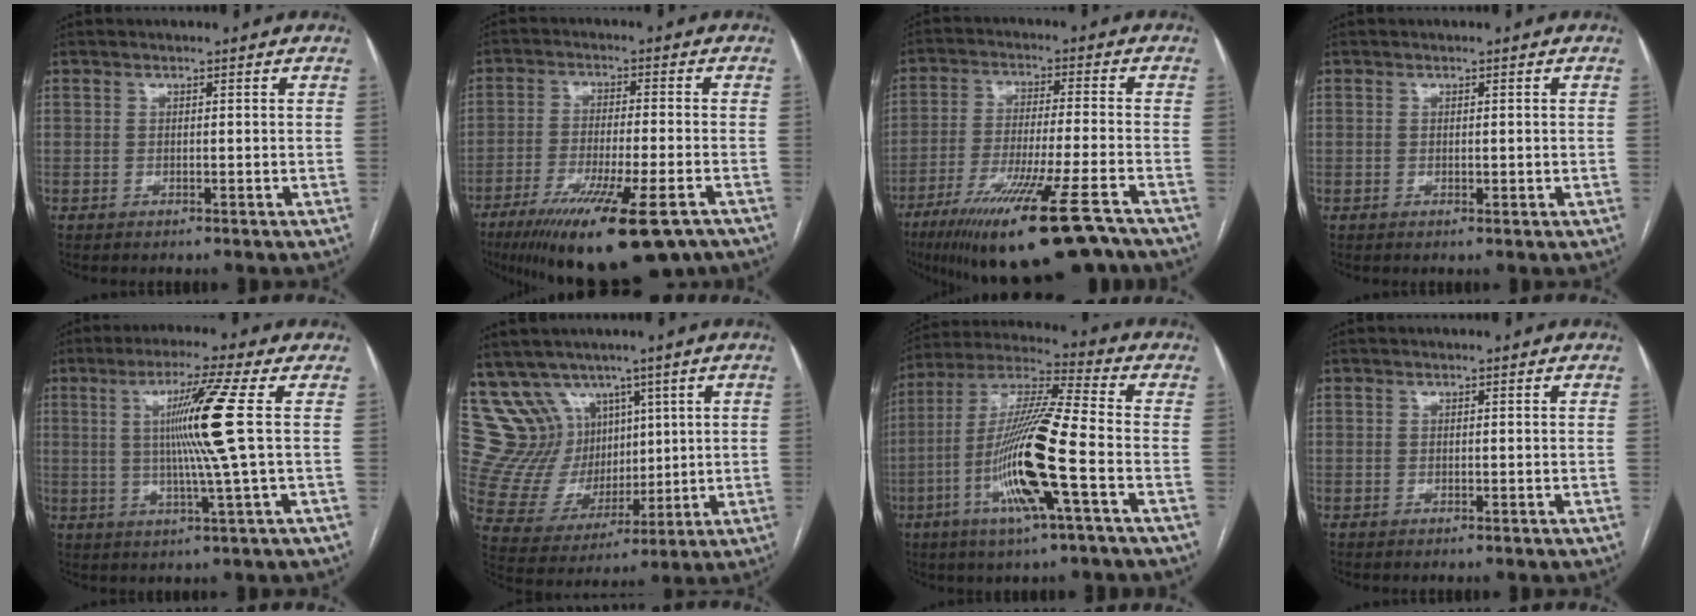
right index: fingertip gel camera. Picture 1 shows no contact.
{"total": 19.7, "force": [-13.4, 3.0, 14.0], "torque": [-0.191, -0.042, -0.207]}
{"total": 20.0, "force": [-13.8, 1.5, 14.3], "torque": [-0.211, -0.049, -0.224]}
{"total": 0.8, "force": [0.0, 0.4, 0.6], "torque": [-0.009, -0.003, 0.000]}
{"total": 10.1, "force": [1.4, -2.6, 9.7], "torque": [-0.172, -0.002, 0.033]}
{"total": 12.4, "force": [7.8, 9.0, 3.6], "torque": [-0.081, 0.046, 0.171]}
{"total": 16.6, "force": [-5.2, 0.3, 15.8], "torque": [-0.316, -0.009, -0.103]}
{"total": 0.0}